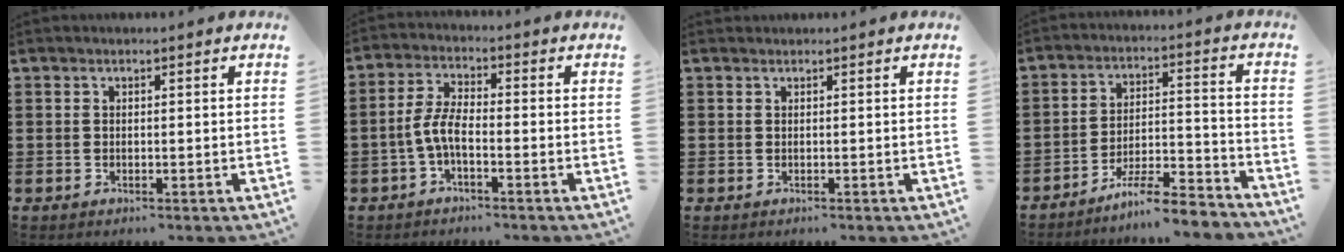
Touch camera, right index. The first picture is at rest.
{"total": 4.8, "force": [-1.9, 1.4, 4.3], "torque": [-0.104, -0.005, -0.043]}
{"total": 0.0}
{"total": 7.4, "force": [-6.9, 0.3, 2.9], "torque": [-0.046, 0.006, -0.130]}